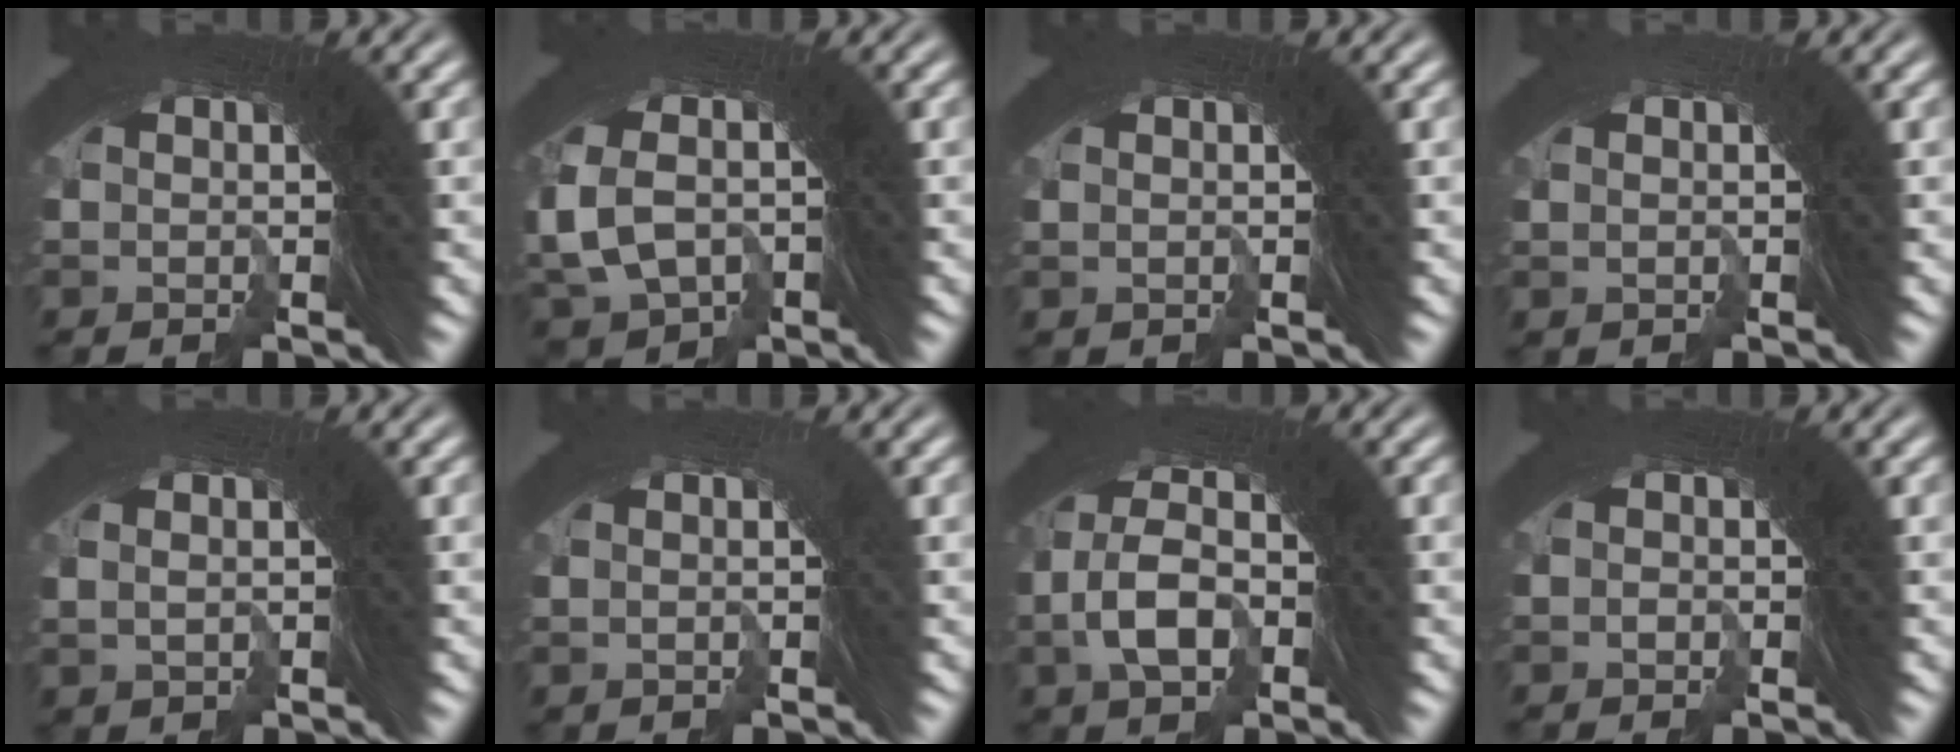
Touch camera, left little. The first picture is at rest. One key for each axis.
{"total": 7.5, "fx": -2.0, "fy": 6.5, "fz": 3.1, "tx": -0.080, "ty": -0.011, "tz": -0.033}
{"total": 0.8, "fx": 0.3, "fy": 0.6, "fz": 0.4, "tx": -0.009, "ty": 0.004, "tz": 0.005}
{"total": 1.0, "fx": -0.6, "fy": -0.1, "fz": -0.7, "tx": 0.006, "ty": -0.006, "tz": -0.006}
{"total": 1.9, "fx": 0.3, "fy": 1.7, "fz": 0.7, "tx": -0.016, "ty": 0.011, "tz": 0.002}
{"total": 0.6, "fx": -0.4, "fy": 0.2, "fz": -0.5, "tx": 0.001, "ty": 0.001, "tz": -0.004}
{"total": 6.0, "fx": -1.1, "fy": 5.0, "fz": 3.2, "tx": -0.043, "ty": 0.014, "tz": -0.032}
{"total": 1.0, "fx": -0.6, "fy": 0.2, "fz": -0.7, "tx": 0.009, "ty": -0.004, "tz": -0.008}